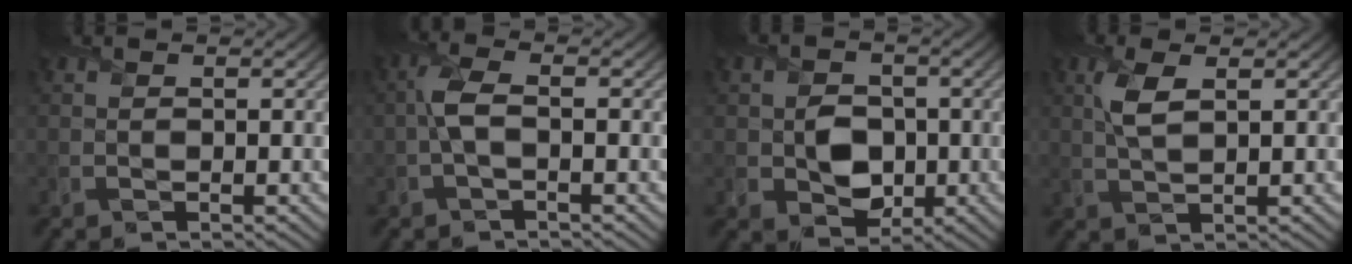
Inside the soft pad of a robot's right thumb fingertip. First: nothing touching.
{"total": 3.4, "force": [-0.5, 1.4, 3.1], "torque": [-0.072, 0.005, -0.014]}
{"total": 5.2, "force": [-0.6, 4.3, 2.8], "torque": [-0.056, -0.006, -0.015]}
{"total": 3.7, "force": [1.3, 1.4, 3.2], "torque": [-0.078, 0.003, 0.027]}